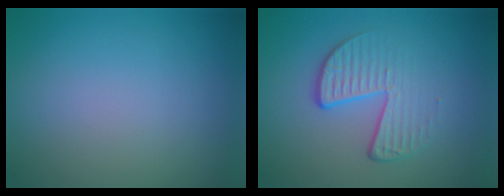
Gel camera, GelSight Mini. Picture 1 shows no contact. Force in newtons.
{"total": 4.2, "press": 2.6, "slide": 3.3}